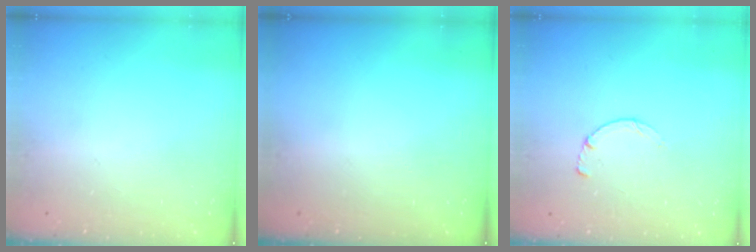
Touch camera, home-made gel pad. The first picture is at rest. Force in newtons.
{"total": 0.0}
{"total": 2.6, "press": 2.5, "slide": 0.3}